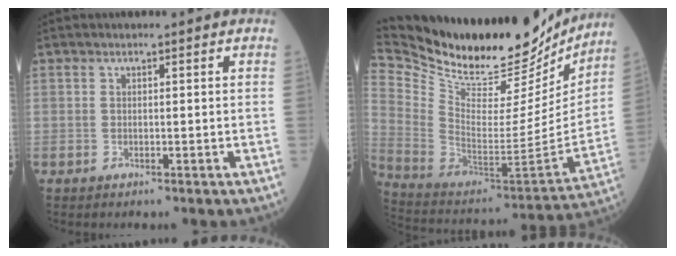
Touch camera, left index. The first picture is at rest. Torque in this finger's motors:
{"motor_torque": [0.88, -1.26, 0.08, 0.03]}